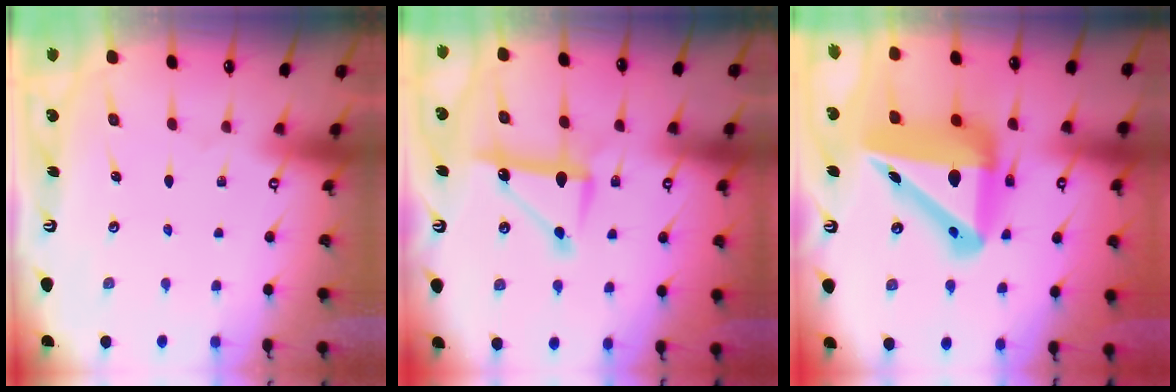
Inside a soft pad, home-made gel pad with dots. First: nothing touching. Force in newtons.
{"total": 10.3, "press": 10.3, "slide": 0.5}
{"total": 21.8, "press": 21.5, "slide": 3.5}